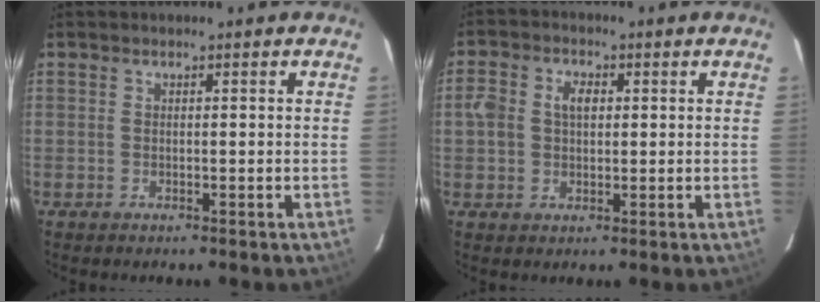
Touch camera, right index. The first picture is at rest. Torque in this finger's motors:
{"motor_torque": [0.12, -0.05, 0.11, 0.06]}